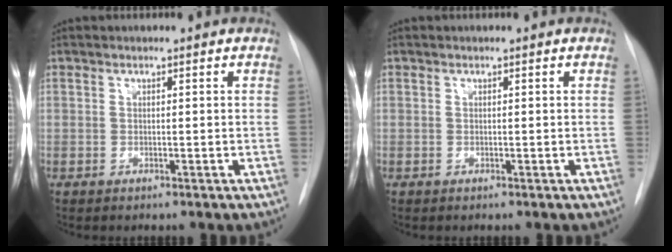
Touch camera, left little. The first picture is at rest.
{"total": 0.0}